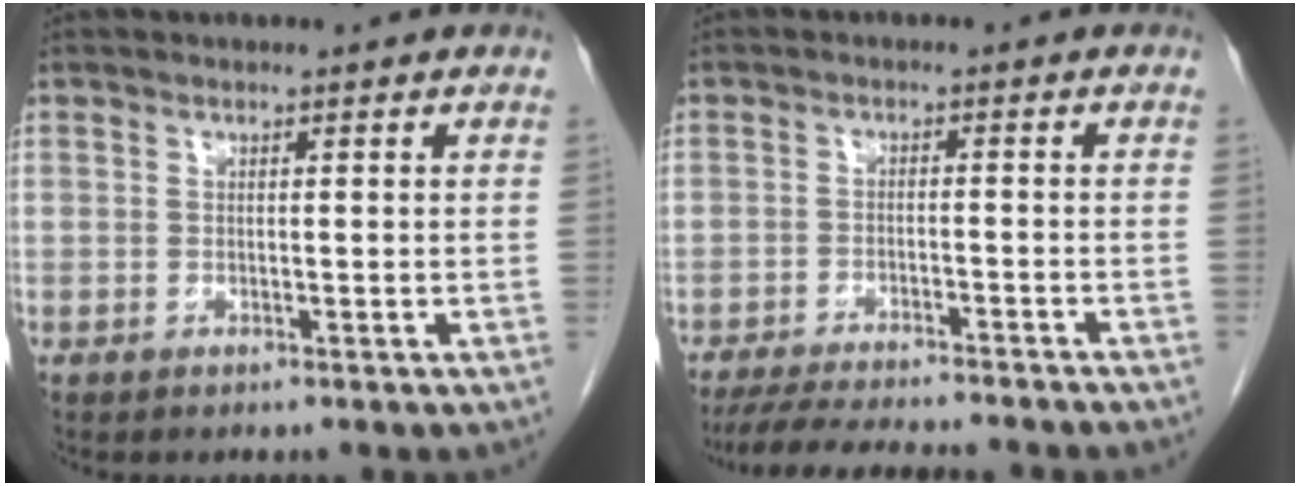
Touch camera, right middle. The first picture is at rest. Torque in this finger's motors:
{"motor_torque": [1.14, -1.00, 0.18, 0.08]}